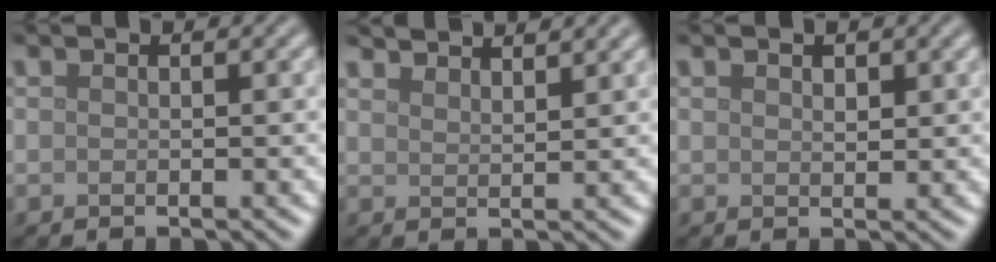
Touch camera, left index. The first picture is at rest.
{"total": 4.1, "force": [3.8, 0.7, 1.3], "torque": [-0.008, 0.005, 0.048]}
{"total": 1.3, "force": [0.7, 0.6, 0.8], "torque": [-0.013, 0.000, 0.014]}